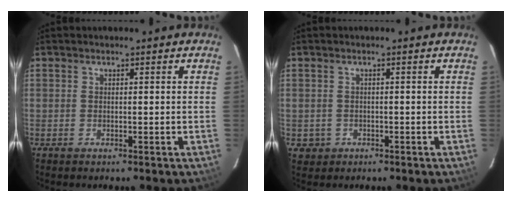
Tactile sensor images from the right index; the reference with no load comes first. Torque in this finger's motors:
{"motor_torque": [0.10, -0.01, -0.05, -0.03]}